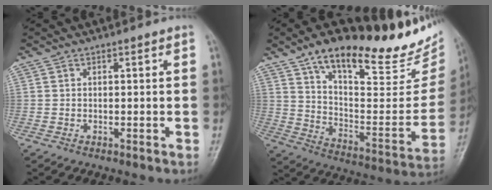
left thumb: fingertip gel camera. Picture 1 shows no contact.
{"total": 28.7, "force": [20.3, 9.9, 17.7], "torque": [-0.220, -0.080, 0.306]}